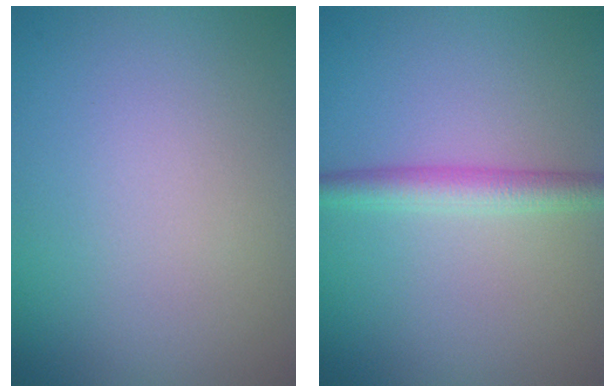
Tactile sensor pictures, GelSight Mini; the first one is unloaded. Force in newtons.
{"total": 2.9, "press": 2.9, "slide": 0.1}